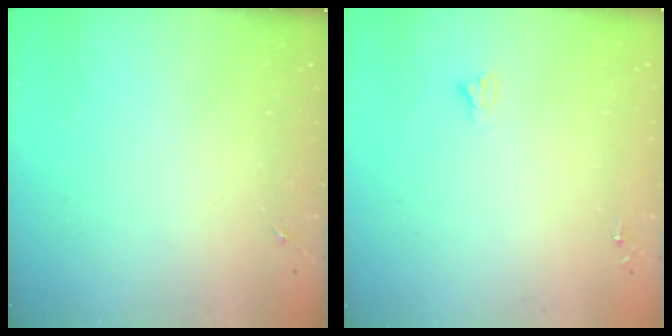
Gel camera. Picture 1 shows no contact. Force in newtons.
{"total": 2.7, "press": 2.7, "slide": 0.2}